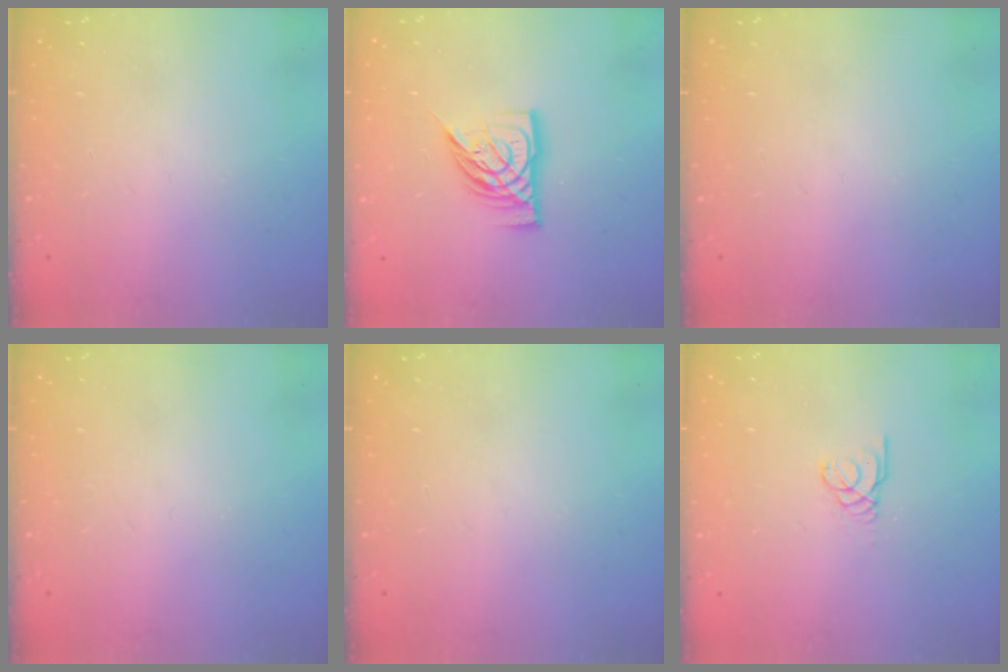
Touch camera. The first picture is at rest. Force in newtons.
{"total": 13.0, "press": 13.0, "slide": 1.2}
{"total": 0.0}
{"total": 0.0}
{"total": 0.0}
{"total": 1.7, "press": 1.7, "slide": 0.2}